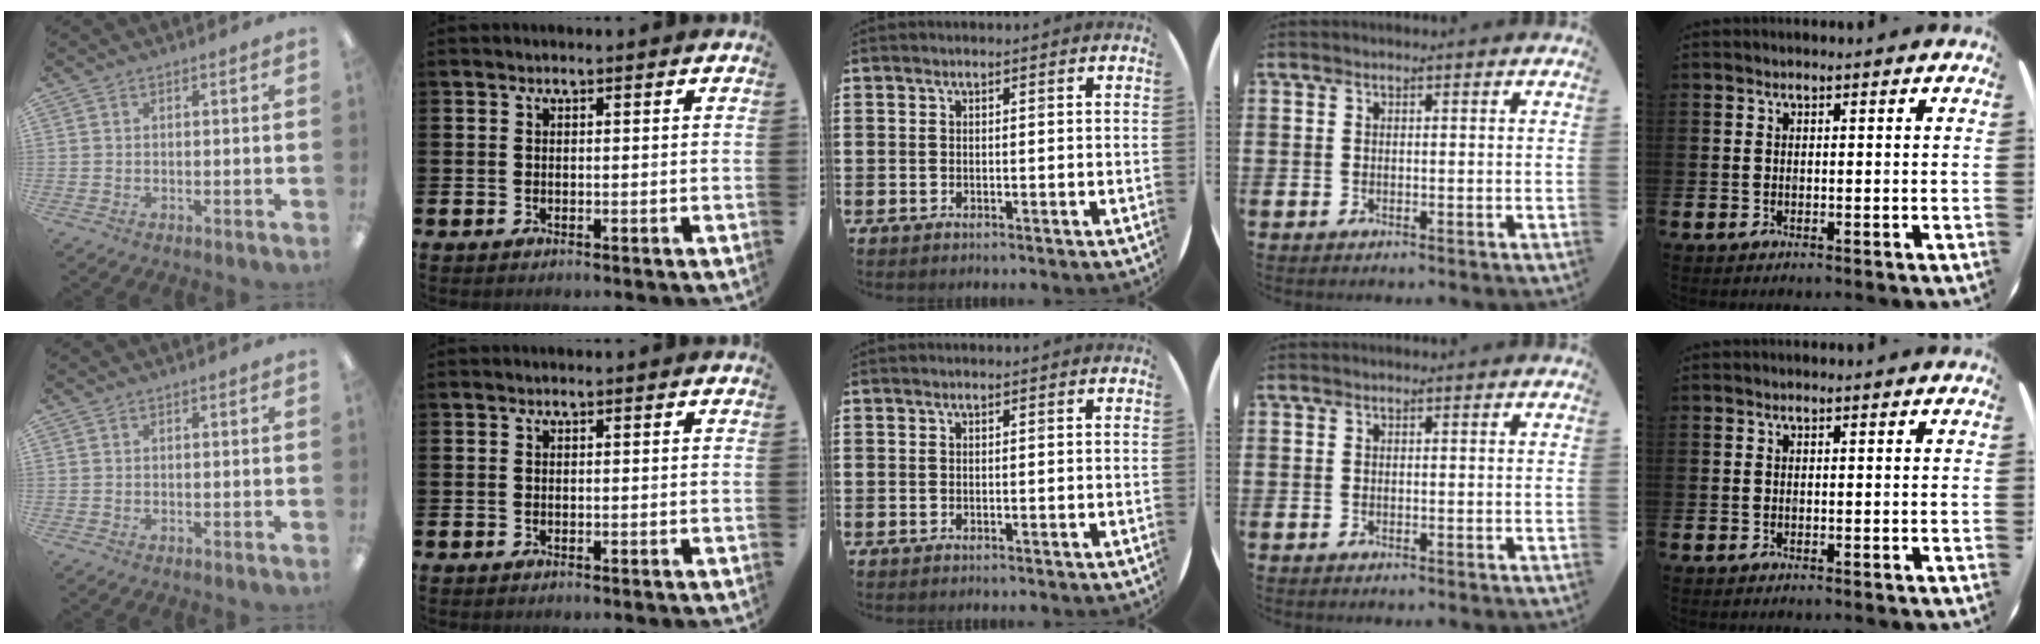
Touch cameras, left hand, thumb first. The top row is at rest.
{}